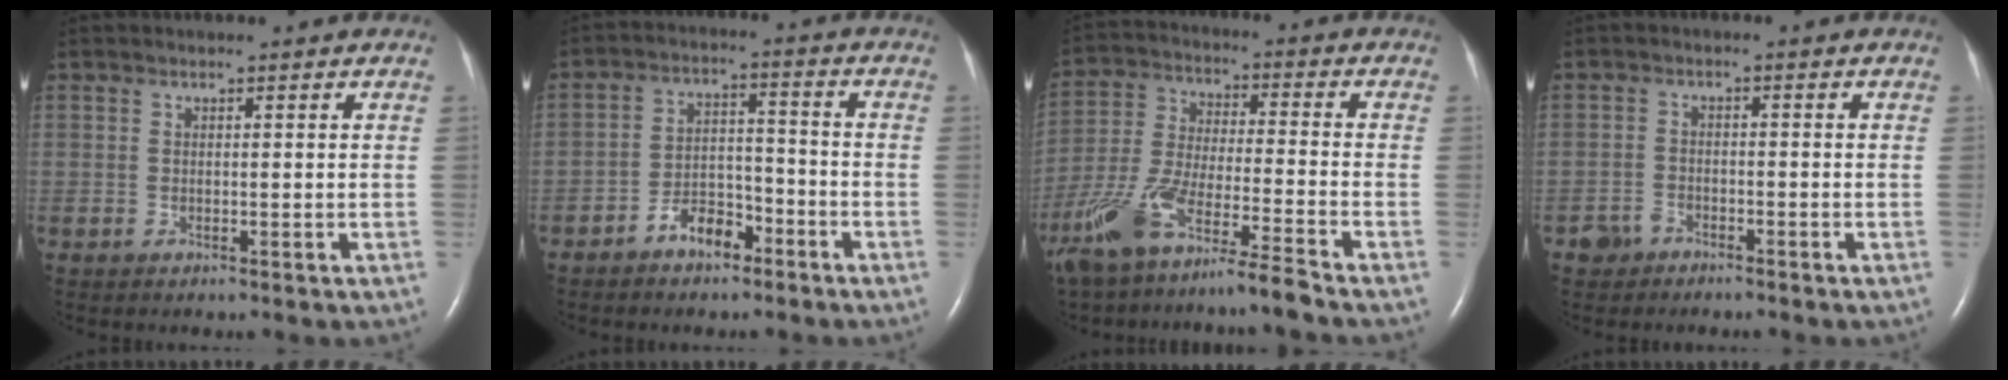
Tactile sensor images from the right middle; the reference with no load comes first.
{"total": 6.0, "force": [-4.1, 2.9, 3.3], "torque": [-0.060, 0.019, -0.071]}
{"total": 12.4, "force": [-9.4, -0.1, 8.0], "torque": [-0.173, -0.019, -0.177]}
{"total": 2.4, "force": [-1.9, 1.5, 0.3], "torque": [-0.013, 0.006, -0.032]}